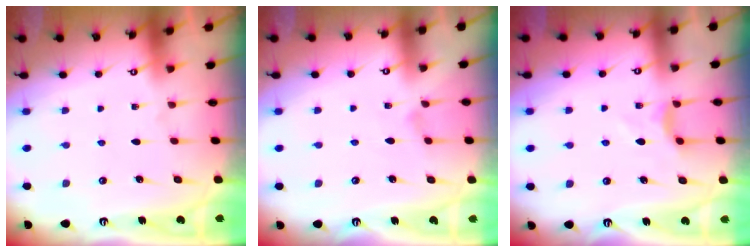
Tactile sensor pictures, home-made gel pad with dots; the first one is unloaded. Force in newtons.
{"total": 1.0, "press": 1.0, "slide": 0.3}
{"total": 5.5, "press": 5.4, "slide": 0.7}